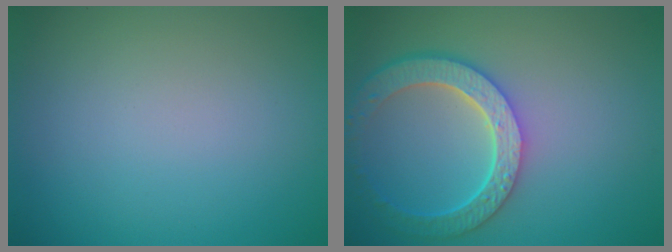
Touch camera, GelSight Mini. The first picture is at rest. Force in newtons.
{"total": 5.9, "press": 4.7, "slide": 3.6}